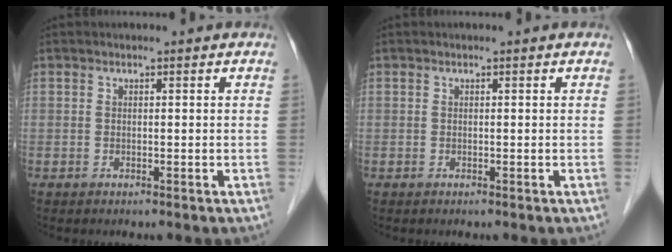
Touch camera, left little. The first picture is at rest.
{"total": 0.0}